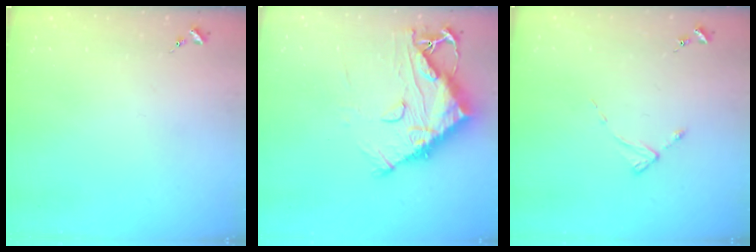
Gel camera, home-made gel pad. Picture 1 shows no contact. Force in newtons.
{"total": 14.7, "press": 14.6, "slide": 1.5}
{"total": 1.9, "press": 1.8, "slide": 0.3}